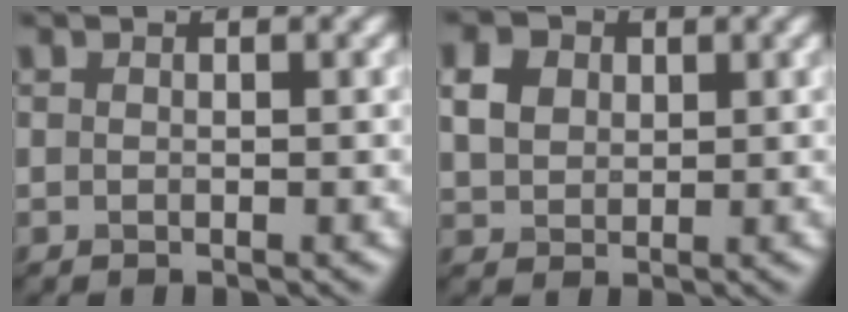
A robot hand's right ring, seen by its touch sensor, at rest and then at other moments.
{"total": 1.4, "force": [0.7, 1.2, 0.3], "torque": [-0.035, 0.005, 0.041]}